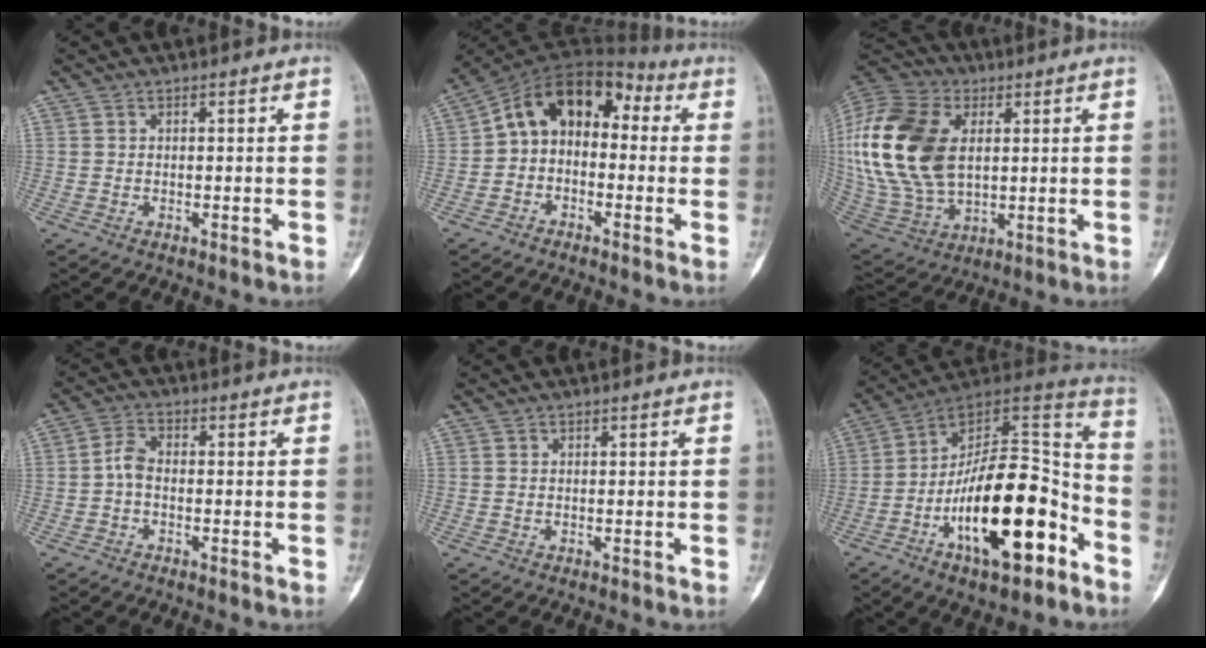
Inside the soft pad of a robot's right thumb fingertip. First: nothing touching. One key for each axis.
{"total": 11.5, "fx": 0.2, "fy": 8.2, "fz": 8.1, "tx": -0.102, "ty": 0.053, "tz": -0.018}
{"total": 25.3, "fx": 4.0, "fy": 16.1, "fz": 19.1, "tx": -0.410, "ty": -0.008, "tz": 0.079}
{"total": 3.3, "fx": -0.8, "fy": 1.9, "fz": 2.6, "tx": -0.052, "ty": 0.014, "tz": -0.025}
{"total": 0.0}
{"total": 24.7, "fx": -10.0, "fy": 10.1, "fz": 20.2, "tx": -0.323, "ty": 0.071, "tz": -0.155}